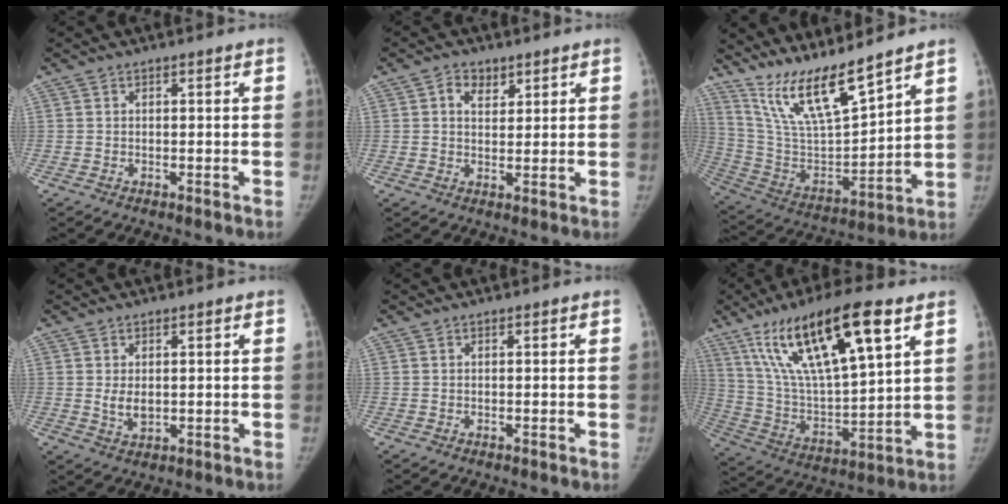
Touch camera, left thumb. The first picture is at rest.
{"total": 4.0, "force": [2.0, 2.8, 2.1], "torque": [-0.016, -0.009, 0.031]}
{"total": 15.9, "force": [13.0, 2.3, 8.9], "torque": [-0.153, -0.076, 0.262]}
{"total": 3.5, "force": [0.3, 2.2, 2.7], "torque": [-0.043, -0.010, 0.011]}
{"total": 0.0}
{"total": 23.8, "force": [12.4, 6.6, 19.3], "torque": [-0.338, -0.025, 0.229]}